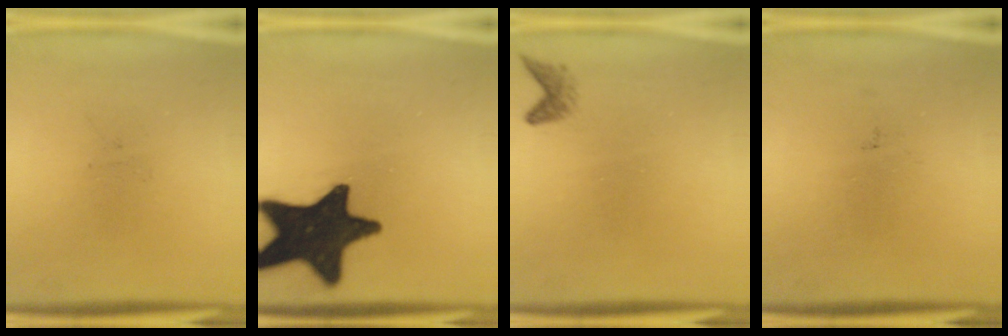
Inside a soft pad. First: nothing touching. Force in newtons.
{"total": 19.6}
{"total": 1.3}
{"total": 0.0}